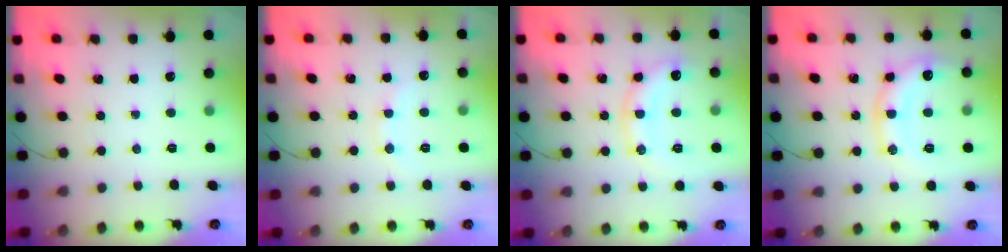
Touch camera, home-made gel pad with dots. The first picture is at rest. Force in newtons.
{"total": 6.6, "press": 6.4, "slide": 1.5}
{"total": 11.8, "press": 11.8, "slide": 0.8}
{"total": 11.9, "press": 11.8, "slide": 0.9}